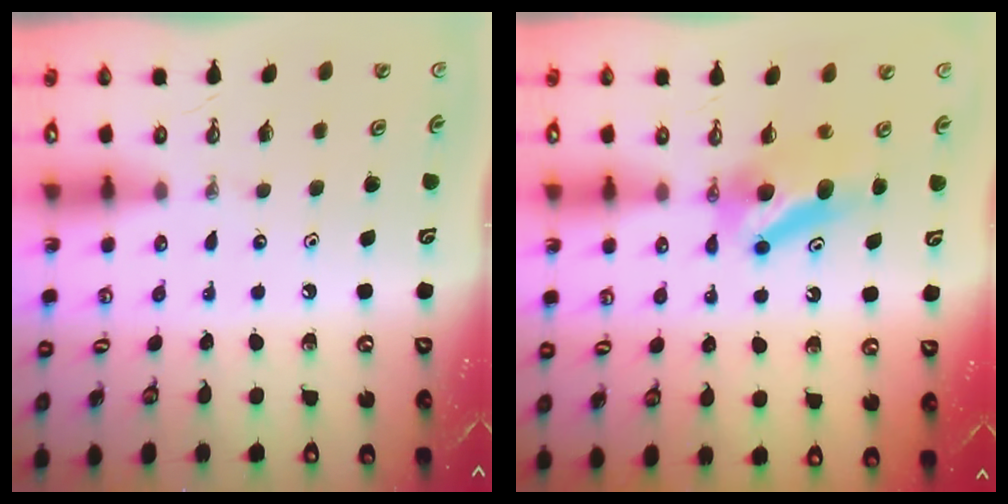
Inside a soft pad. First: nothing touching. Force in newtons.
{"total": 7.8, "press": 6.6, "slide": 4.1}